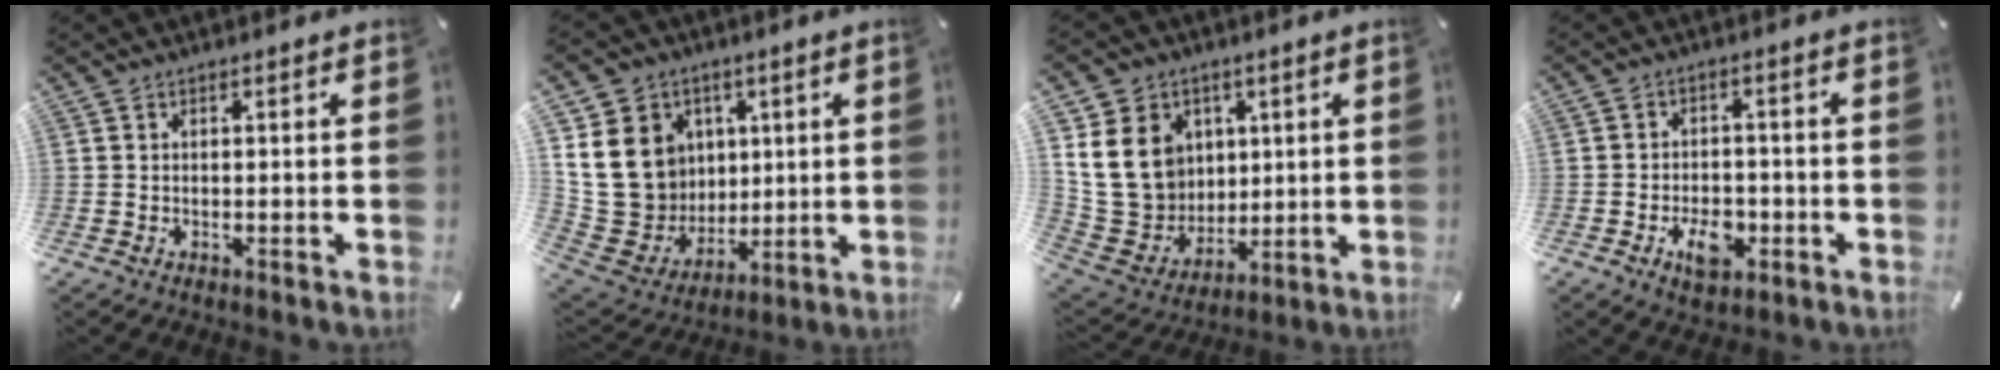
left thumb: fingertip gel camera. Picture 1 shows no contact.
{"total": 17.7, "force": [4.1, 16.0, 6.2], "torque": [-0.123, -0.021, 0.100]}
{"total": 16.8, "force": [4.3, 14.7, 6.8], "torque": [-0.150, -0.019, 0.089]}
{"total": 7.2, "force": [-2.8, 4.7, 4.8], "torque": [-0.076, 0.005, -0.050]}